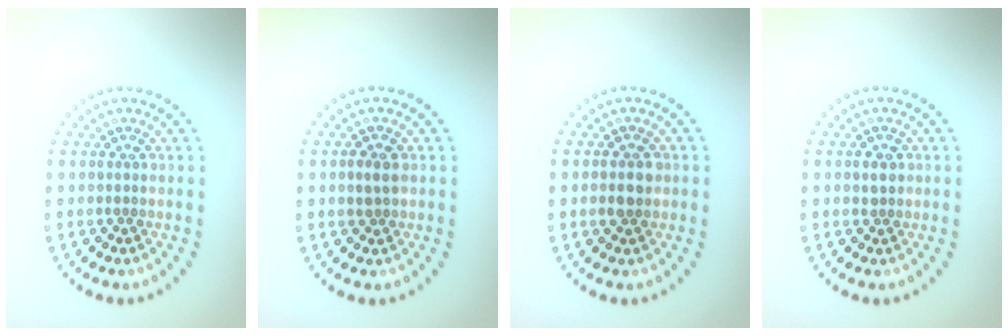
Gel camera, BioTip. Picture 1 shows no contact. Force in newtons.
{"total": 1.5, "press": 1.5, "slide": 0.1}
{"total": 1.7, "press": 1.7, "slide": 0.2}
{"total": 1.0, "press": 1.0, "slide": 0.1}